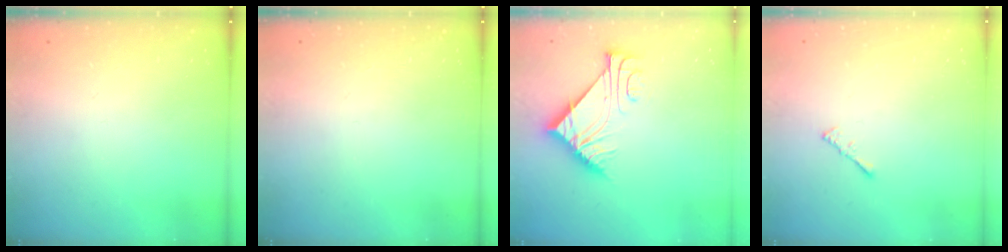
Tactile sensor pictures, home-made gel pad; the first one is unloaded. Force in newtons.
{"total": 0.0}
{"total": 9.3, "press": 9.3, "slide": 0.5}
{"total": 1.5, "press": 1.4, "slide": 0.4}